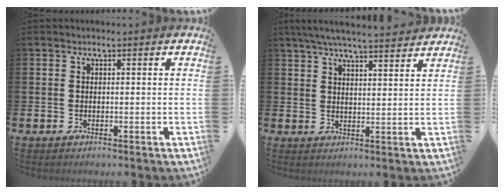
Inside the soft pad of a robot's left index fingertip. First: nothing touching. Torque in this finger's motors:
{"motor_torque": [0.96, -1.18, 0.19, 0.06]}